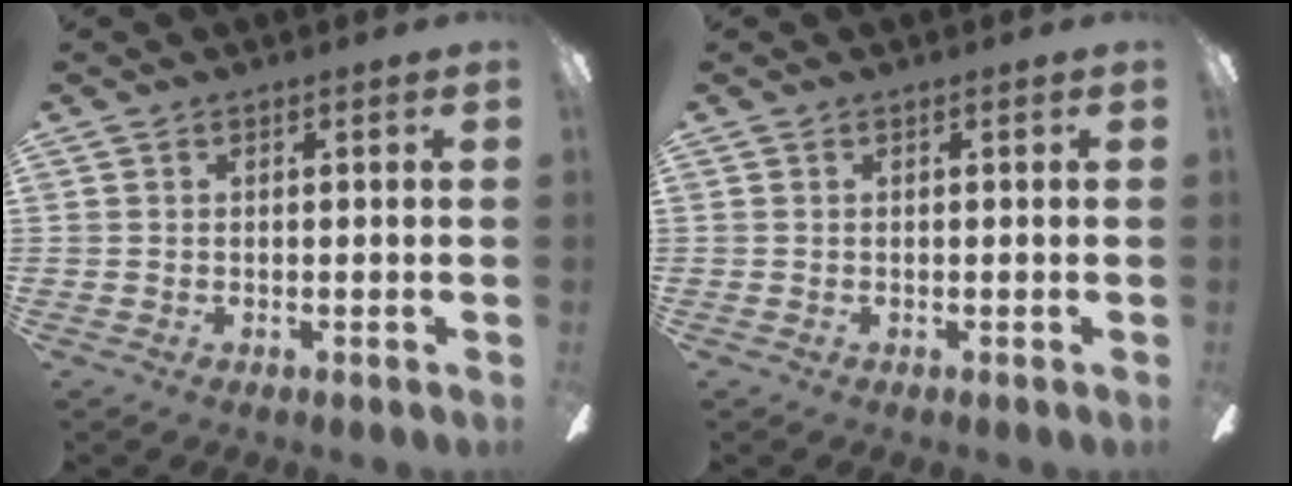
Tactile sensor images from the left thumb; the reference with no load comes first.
{"total": 0.0}